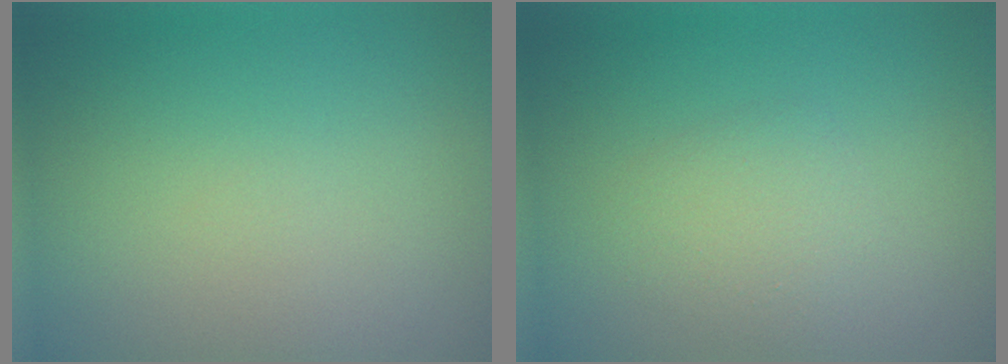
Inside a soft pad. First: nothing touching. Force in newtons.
{"total": 1.9, "press": 1.9, "slide": 0.0}